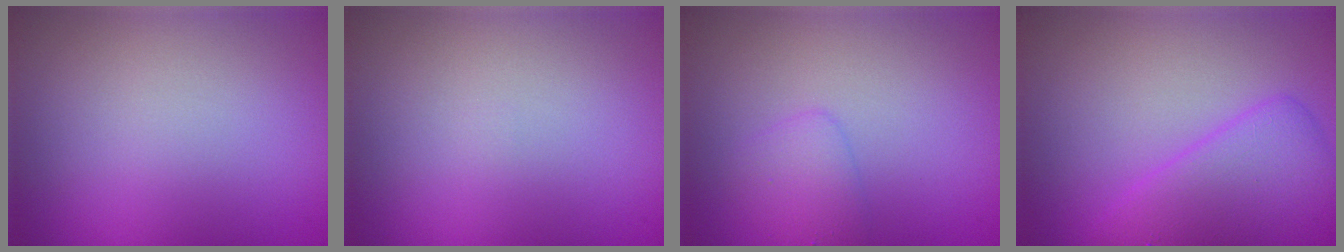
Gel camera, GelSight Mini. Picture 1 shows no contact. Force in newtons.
{"total": 0.0}
{"total": 1.7, "press": 1.7, "slide": 0.2}
{"total": 4.7, "press": 4.7, "slide": 0.2}